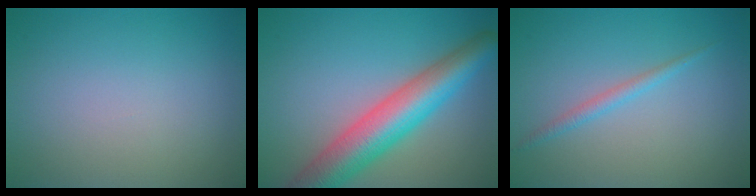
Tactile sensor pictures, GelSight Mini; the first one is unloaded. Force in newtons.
{"total": 8.1, "press": 8.1, "slide": 0.4}
{"total": 1.3, "press": 1.3, "slide": 0.1}